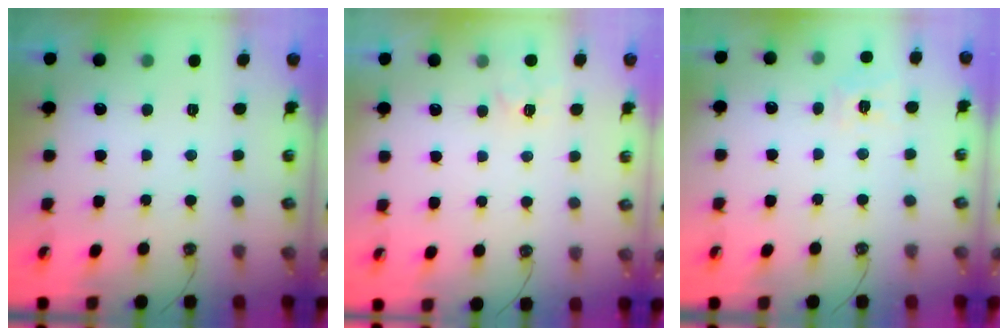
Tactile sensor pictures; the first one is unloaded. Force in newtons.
{"total": 4.2, "press": 4.1, "slide": 0.5}
{"total": 7.8, "press": 7.8, "slide": 0.6}